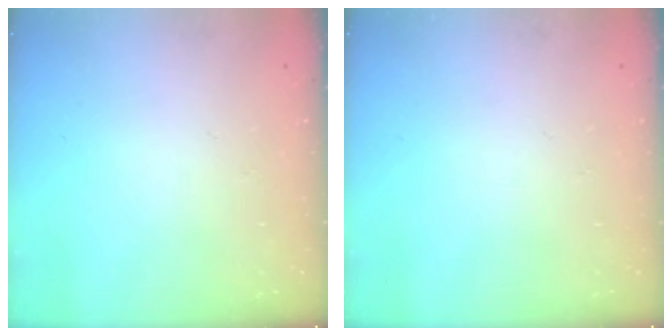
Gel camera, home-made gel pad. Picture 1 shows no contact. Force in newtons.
{"total": 0.0}